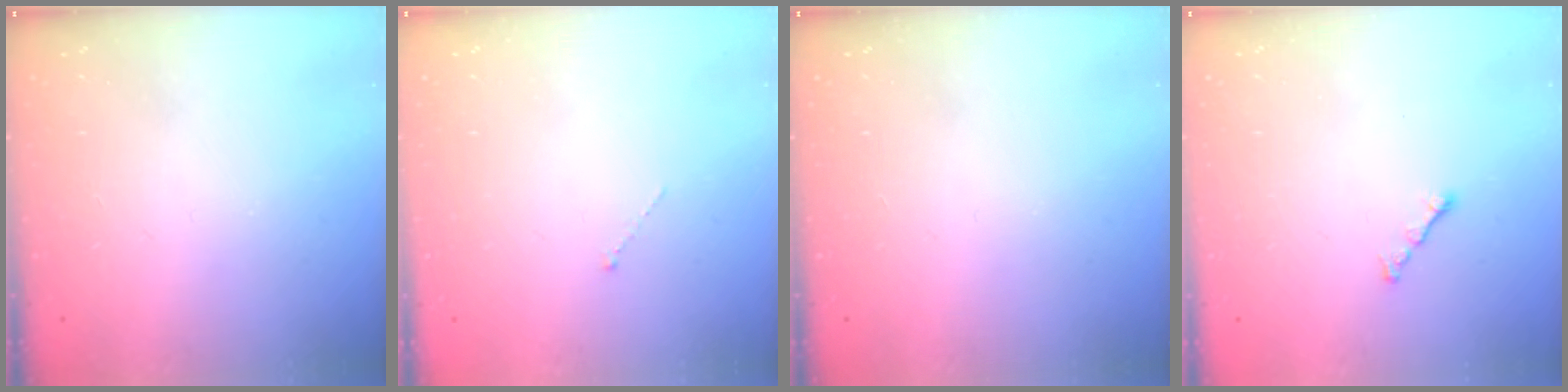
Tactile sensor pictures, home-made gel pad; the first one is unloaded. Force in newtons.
{"total": 0.0}
{"total": 0.0}
{"total": 1.2, "press": 1.1, "slide": 0.5}